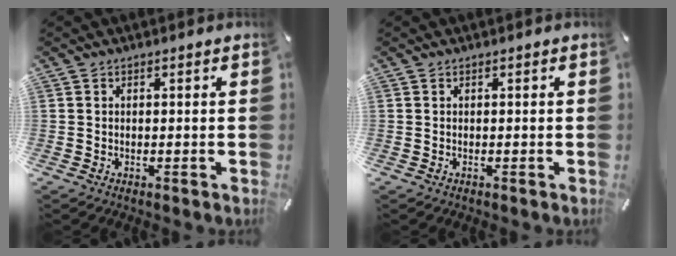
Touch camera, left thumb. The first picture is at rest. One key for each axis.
{"total": 0.0}